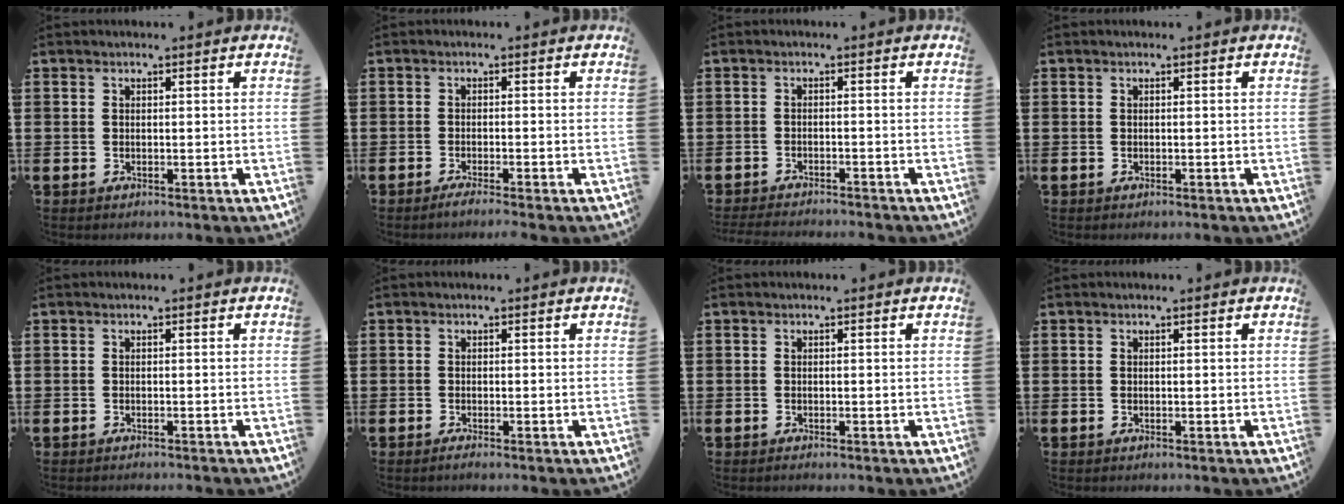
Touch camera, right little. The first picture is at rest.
{"total": 1.3, "force": [-1.0, -0.1, 0.8], "torque": [-0.012, -0.001, -0.019]}
{"total": 1.6, "force": [-1.6, -0.1, 0.1], "torque": [-0.004, 0.003, -0.032]}
{"total": 0.0}
{"total": 0.5, "force": [-0.5, -0.1, 0.0], "torque": [0.001, -0.001, -0.011]}
{"total": 0.5, "force": [-0.3, 0.0, 0.4], "torque": [-0.008, -0.002, -0.006]}
{"total": 0.0}
{"total": 0.0}